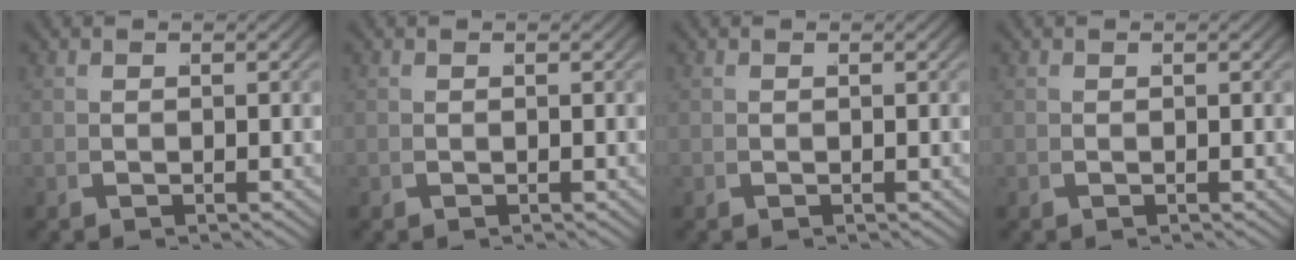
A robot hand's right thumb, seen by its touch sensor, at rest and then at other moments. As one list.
[{"total": 0.0}, {"total": 0.0}, {"total": 0.0}]